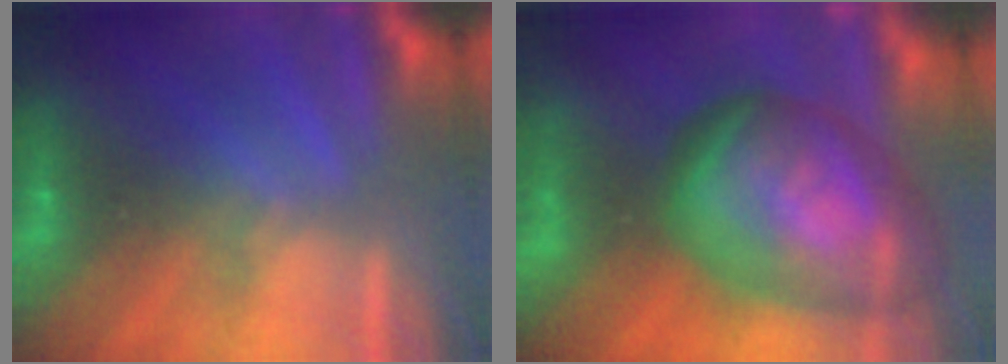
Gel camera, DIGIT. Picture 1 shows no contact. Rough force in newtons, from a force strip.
{"total": 7.3}